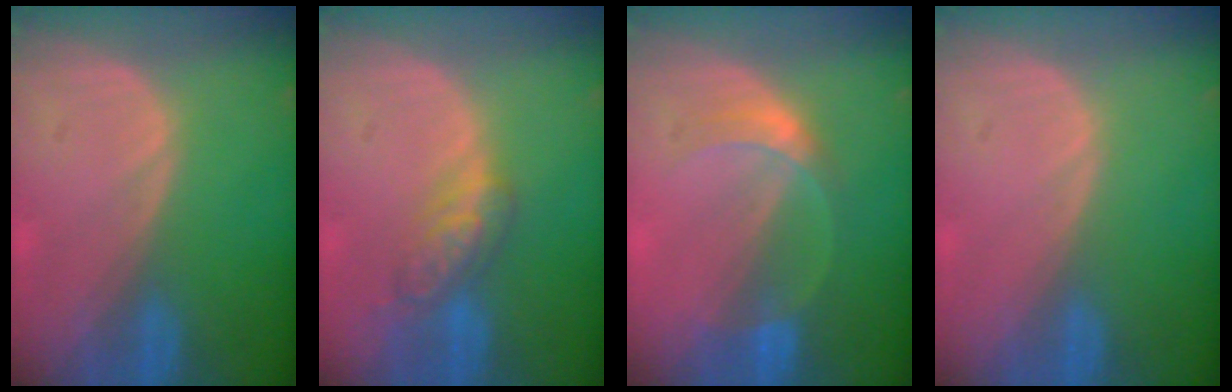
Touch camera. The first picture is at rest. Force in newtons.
{"total": 5.2, "press": 5.1, "slide": 1.3}
{"total": 4.1, "press": 4.0, "slide": 0.3}
{"total": 0.0}